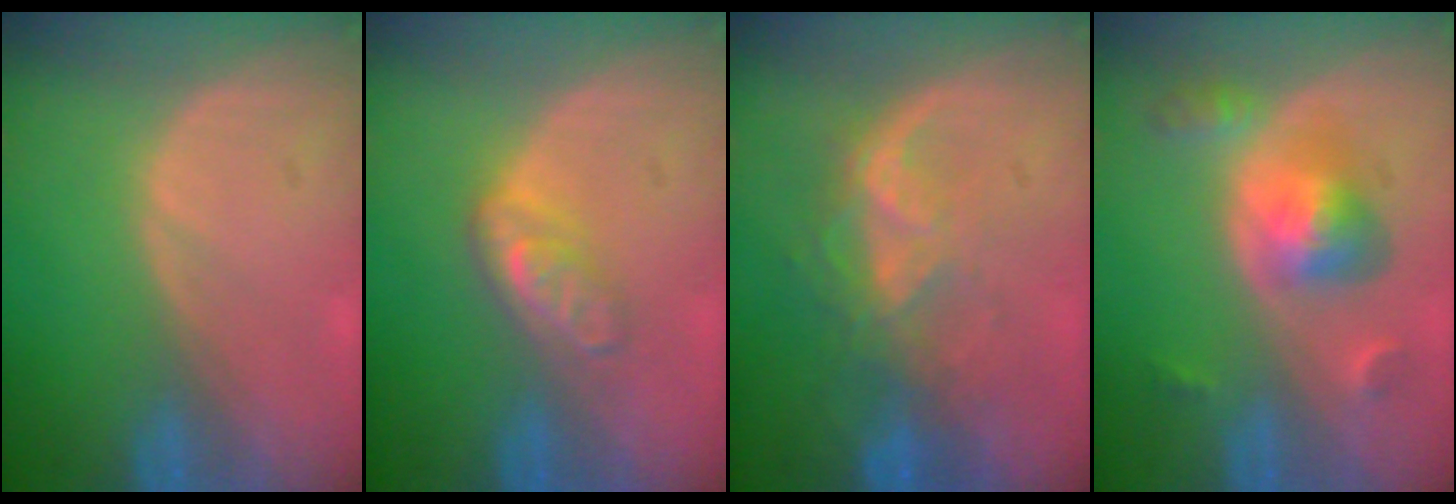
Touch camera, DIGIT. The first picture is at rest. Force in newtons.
{"total": 4.8, "press": 4.2, "slide": 2.3}
{"total": 6.4, "press": 5.9, "slide": 2.6}
{"total": 6.2, "press": 5.8, "slide": 2.3}